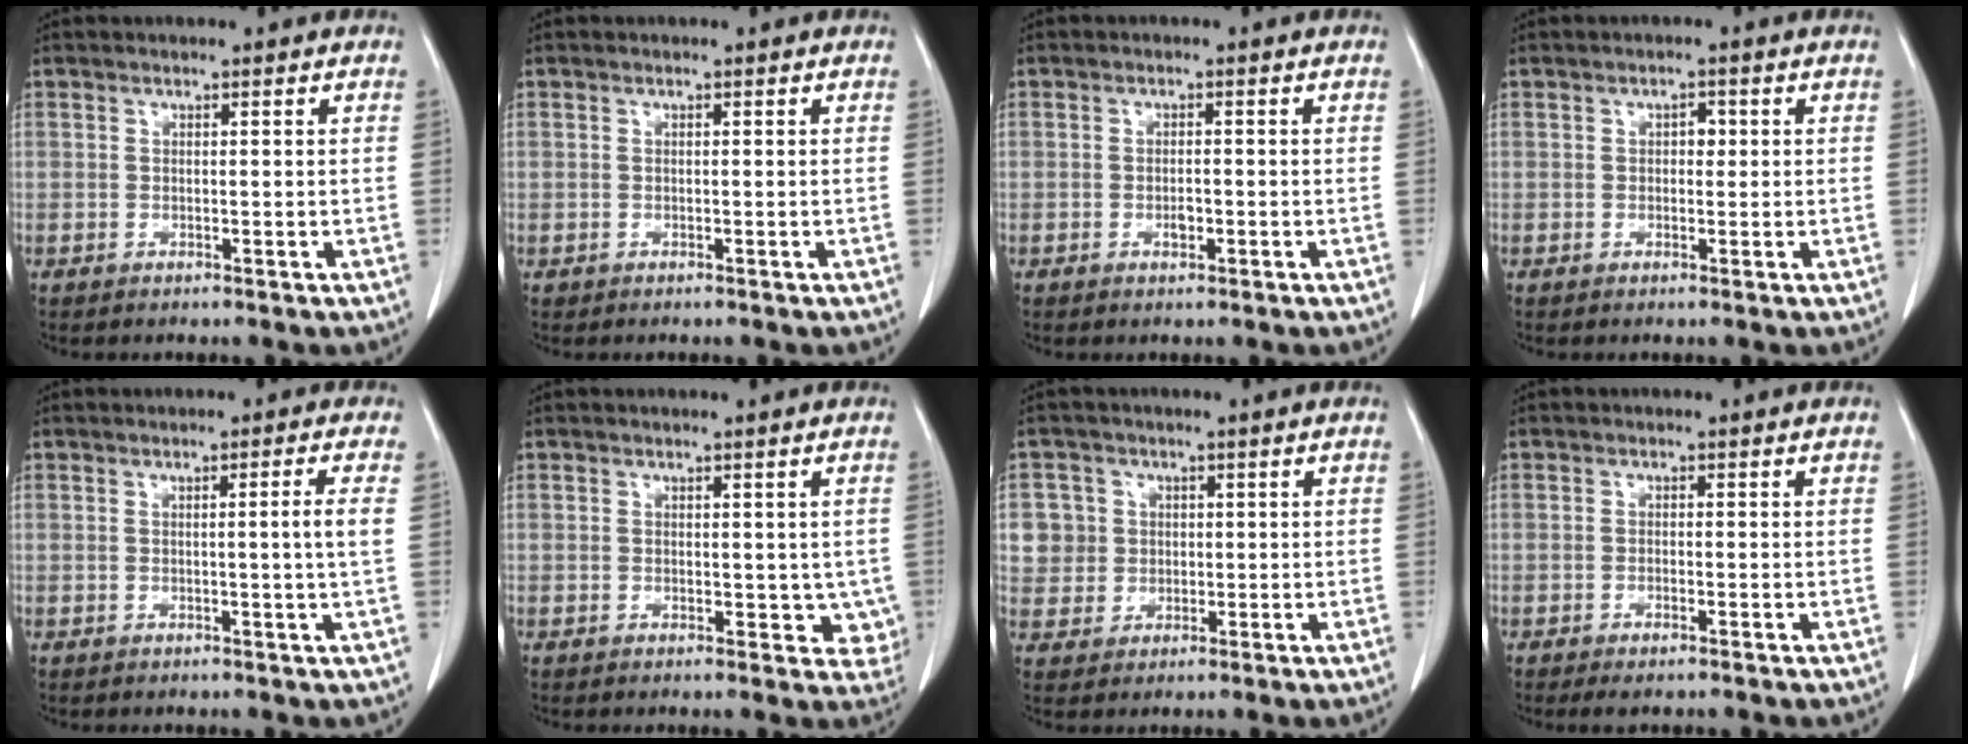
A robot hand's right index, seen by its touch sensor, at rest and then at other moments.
{"total": 0.0}
{"total": 1.6, "force": [-0.6, 0.6, 1.3], "torque": [-0.023, 0.003, -0.007]}
{"total": 1.4, "force": [0.2, 0.9, 1.1], "torque": [-0.011, 0.003, 0.001]}
{"total": 2.7, "force": [0.1, -1.0, 2.5], "torque": [-0.040, -0.004, 0.003]}
{"total": 4.0, "force": [0.1, 2.7, 3.0], "torque": [-0.013, -0.002, 0.003]}
{"total": 5.6, "force": [1.1, 5.5, 0.2], "torque": [0.003, 0.016, 0.027]}
{"total": 2.0, "force": [-1.3, 0.4, 1.4], "torque": [-0.024, -0.005, -0.019]}